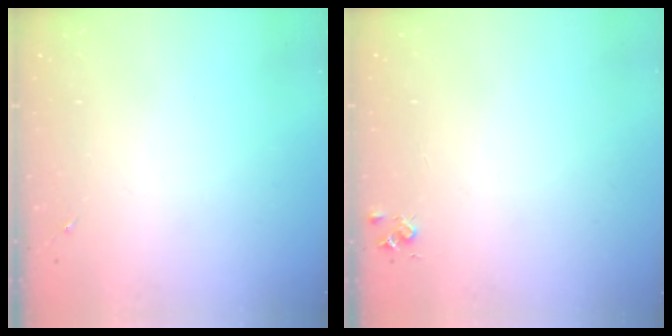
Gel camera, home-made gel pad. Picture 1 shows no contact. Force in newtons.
{"total": 4.4, "press": 4.4, "slide": 0.5}